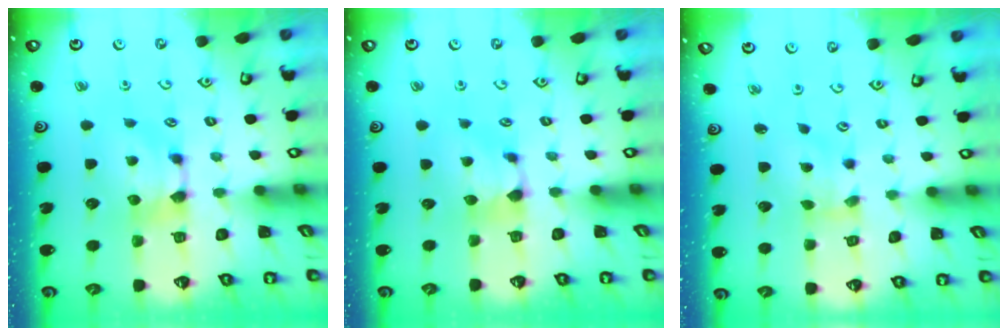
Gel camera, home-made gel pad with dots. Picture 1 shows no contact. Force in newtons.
{"total": 0.8, "press": 0.5, "slide": 0.6}
{"total": 1.3, "press": 0.7, "slide": 1.1}